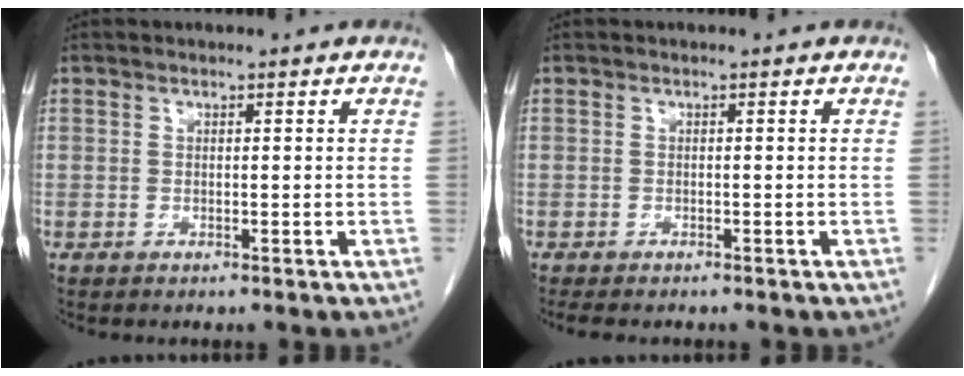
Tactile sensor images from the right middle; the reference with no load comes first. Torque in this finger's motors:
{"motor_torque": [0.20, -0.02, -0.01, 0.00]}